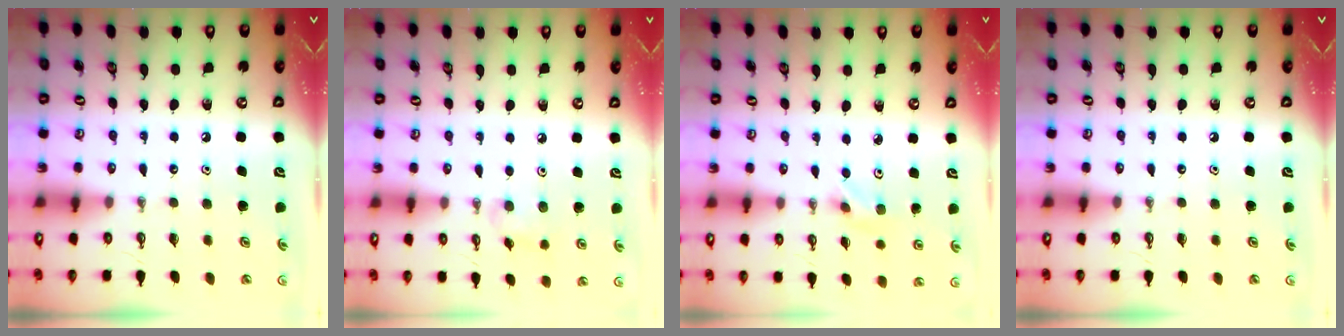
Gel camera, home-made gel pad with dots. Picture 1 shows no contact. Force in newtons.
{"total": 7.5, "press": 7.1, "slide": 2.3}
{"total": 2.5, "press": 2.5, "slide": 0.5}
{"total": 0.0}